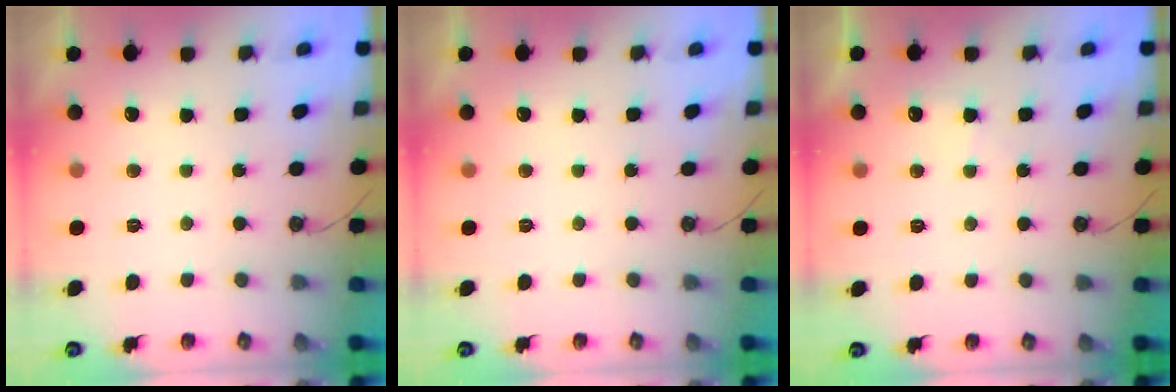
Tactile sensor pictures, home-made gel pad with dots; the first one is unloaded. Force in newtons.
{"total": 0.0}
{"total": 3.8, "press": 3.7, "slide": 0.7}